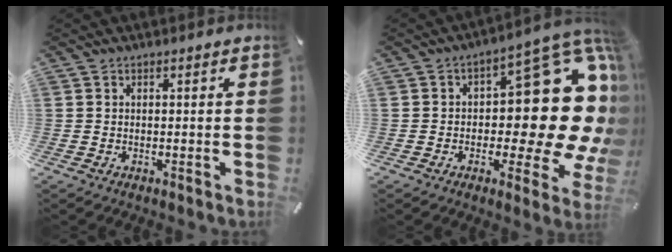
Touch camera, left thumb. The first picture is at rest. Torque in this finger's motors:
{"motor_torque": [2.40, 2.60, 1.07, -0.53, 0.14]}